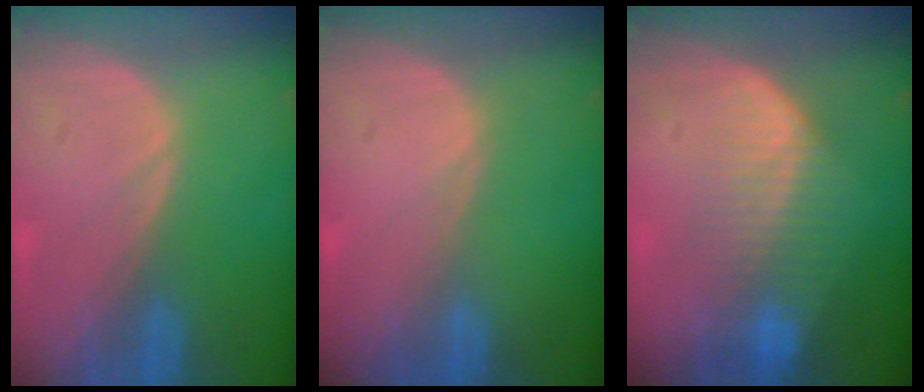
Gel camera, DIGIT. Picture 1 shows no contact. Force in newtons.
{"total": 0.0}
{"total": 8.1, "press": 7.0, "slide": 4.0}